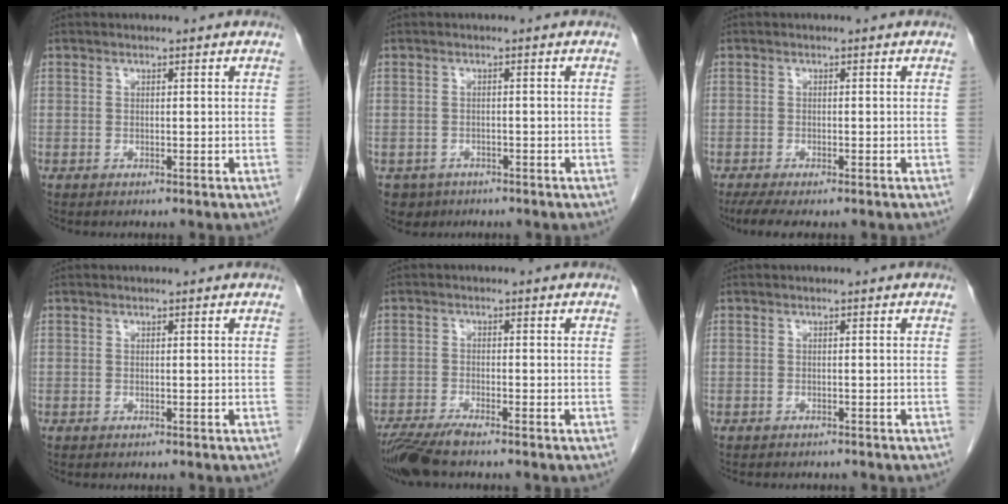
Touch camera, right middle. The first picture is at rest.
{"total": 3.2, "force": [-2.0, 2.5, 0.2], "torque": [-0.004, 0.004, -0.030]}
{"total": 4.9, "force": [-3.7, 1.2, 3.0], "torque": [-0.050, -0.013, -0.058]}
{"total": 0.0}
{"total": 5.4, "force": [-4.5, 0.1, 2.9], "torque": [-0.052, -0.018, -0.086]}
{"total": 4.4, "force": [-3.9, 1.3, 1.6], "torque": [-0.023, -0.005, -0.045]}